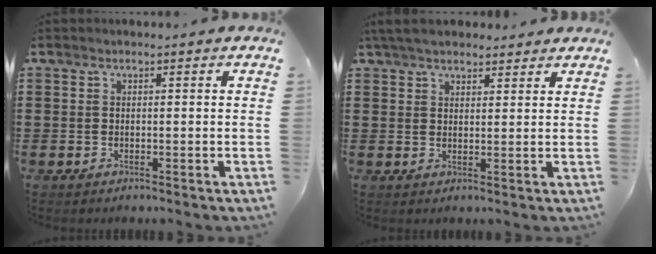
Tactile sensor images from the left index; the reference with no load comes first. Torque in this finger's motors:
{"motor_torque": [1.16, -0.98, 0.47, 0.21]}